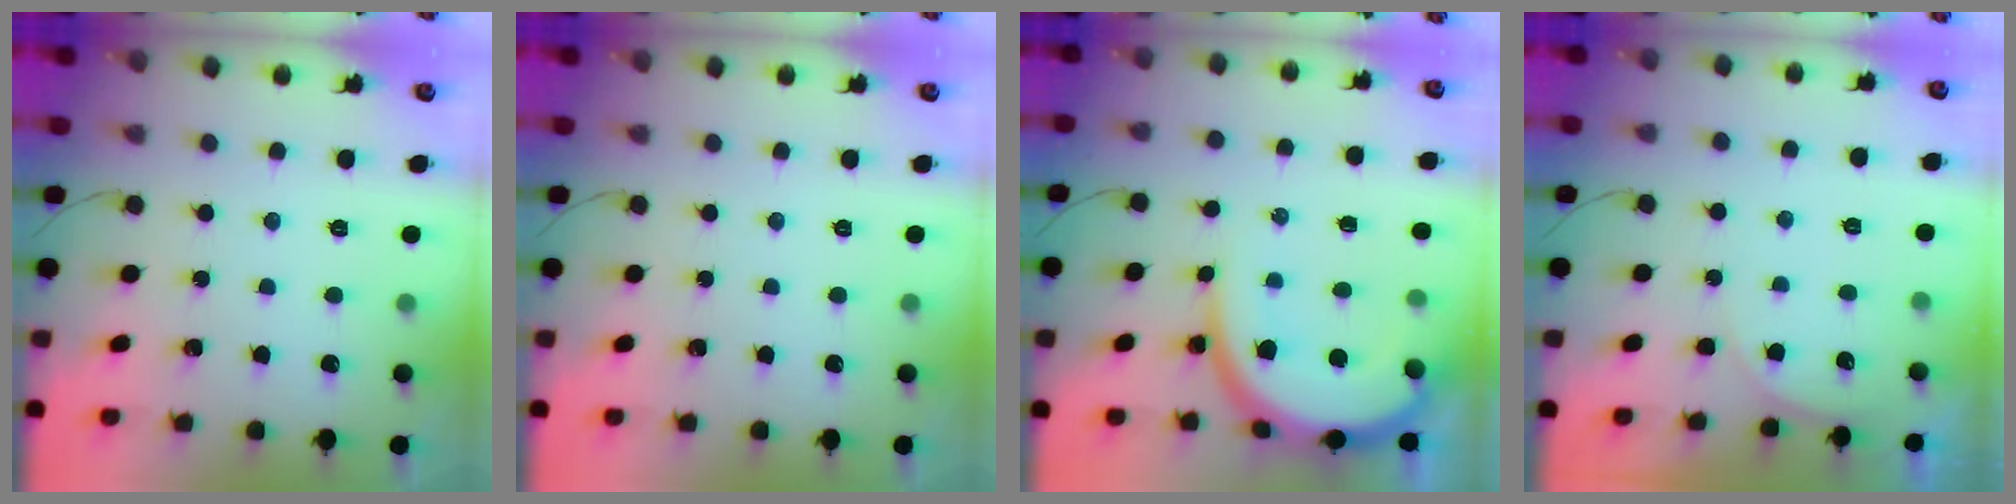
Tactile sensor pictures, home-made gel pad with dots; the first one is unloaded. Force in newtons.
{"total": 0.0}
{"total": 12.2, "press": 12.2, "slide": 1.0}
{"total": 3.6, "press": 3.6, "slide": 0.5}